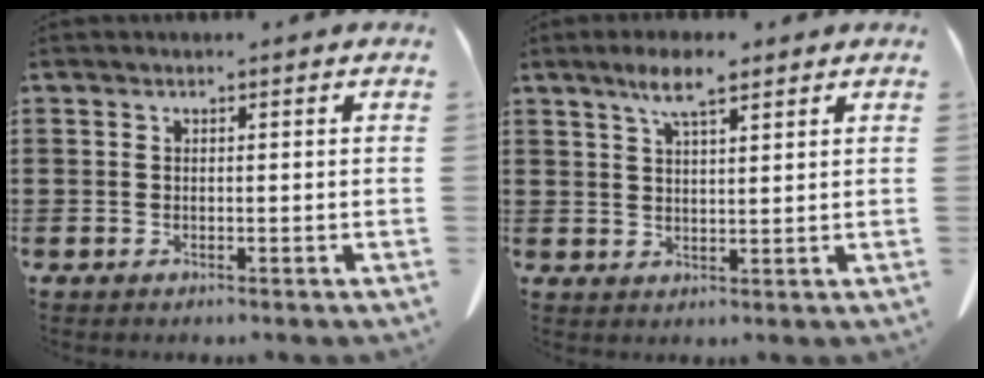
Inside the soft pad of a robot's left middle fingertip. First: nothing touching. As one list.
[{"total": 5.4, "force": [3.6, 1.1, 3.8], "torque": [-0.084, 0.002, 0.062]}]